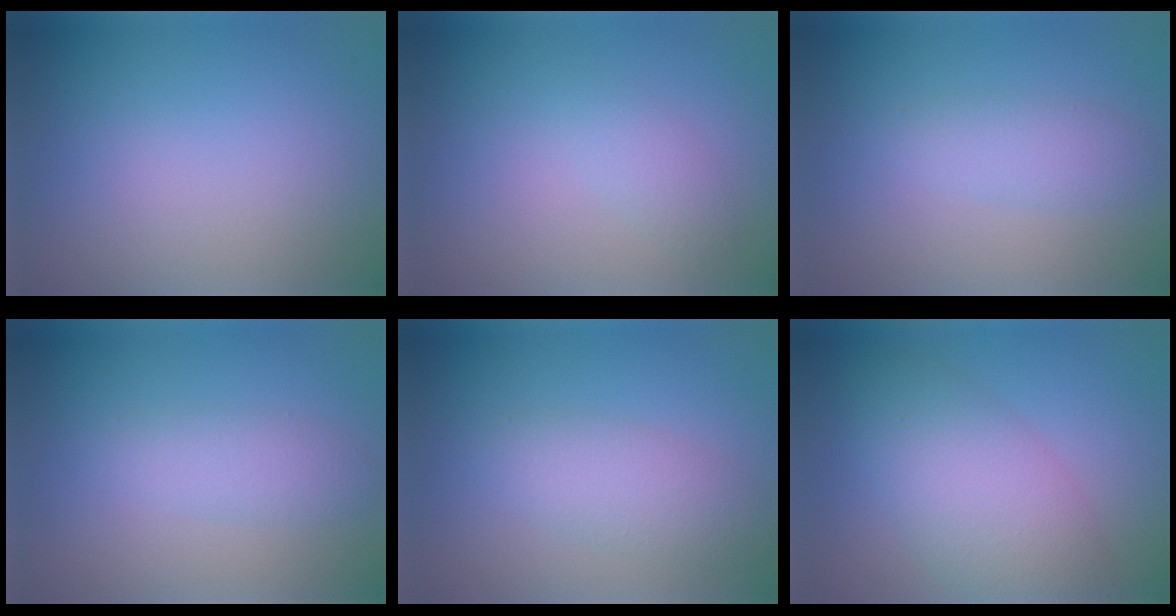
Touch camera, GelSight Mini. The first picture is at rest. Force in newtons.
{"total": 1.4, "press": 1.4, "slide": 0.1}
{"total": 2.1, "press": 2.1, "slide": 0.1}
{"total": 2.1, "press": 2.1, "slide": 0.1}
{"total": 3.2, "press": 3.2, "slide": 0.2}
{"total": 6.3, "press": 6.3, "slide": 0.2}